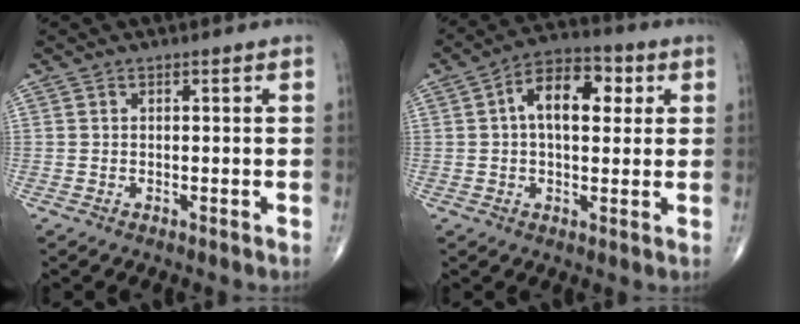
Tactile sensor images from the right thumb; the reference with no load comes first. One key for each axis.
{"total": 11.1, "fx": 2.4, "fy": 6.3, "fz": 8.8, "tx": -0.121, "ty": 0.016, "tz": 0.029}